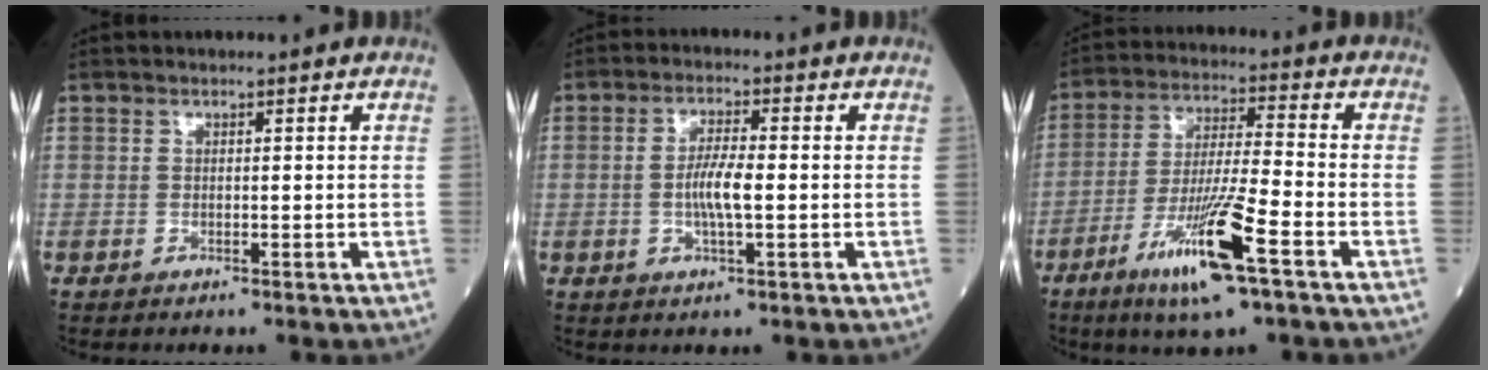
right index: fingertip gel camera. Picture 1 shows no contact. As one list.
[{"total": 5.0, "force": [-0.6, 0.8, 4.9], "torque": [-0.101, 0.000, -0.012]}, {"total": 12.9, "force": [-6.5, 0.3, 11.1], "torque": [-0.215, -0.023, -0.119]}]